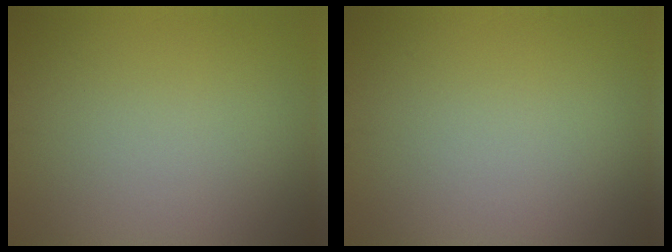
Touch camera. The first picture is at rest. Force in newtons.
{"total": 0.0}